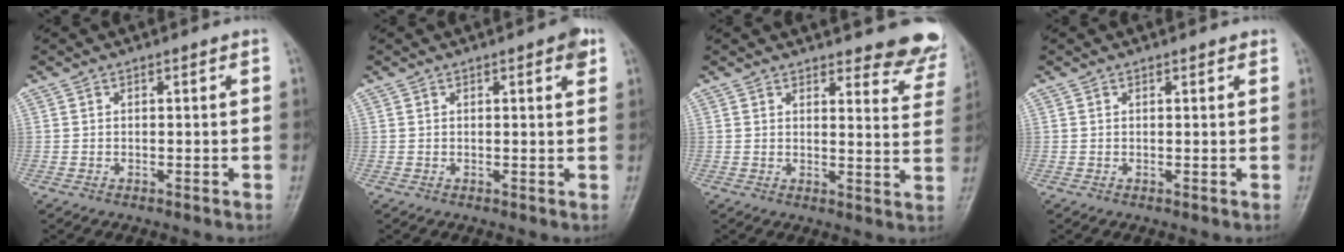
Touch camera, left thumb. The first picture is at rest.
{"total": 2.7, "force": [1.4, 0.8, 2.2], "torque": [-0.021, -0.002, 0.013]}
{"total": 11.4, "force": [10.4, 3.2, 3.5], "torque": [0.005, -0.073, 0.098]}
{"total": 0.9, "force": [0.7, 0.4, 0.4], "torque": [-0.004, -0.002, 0.005]}